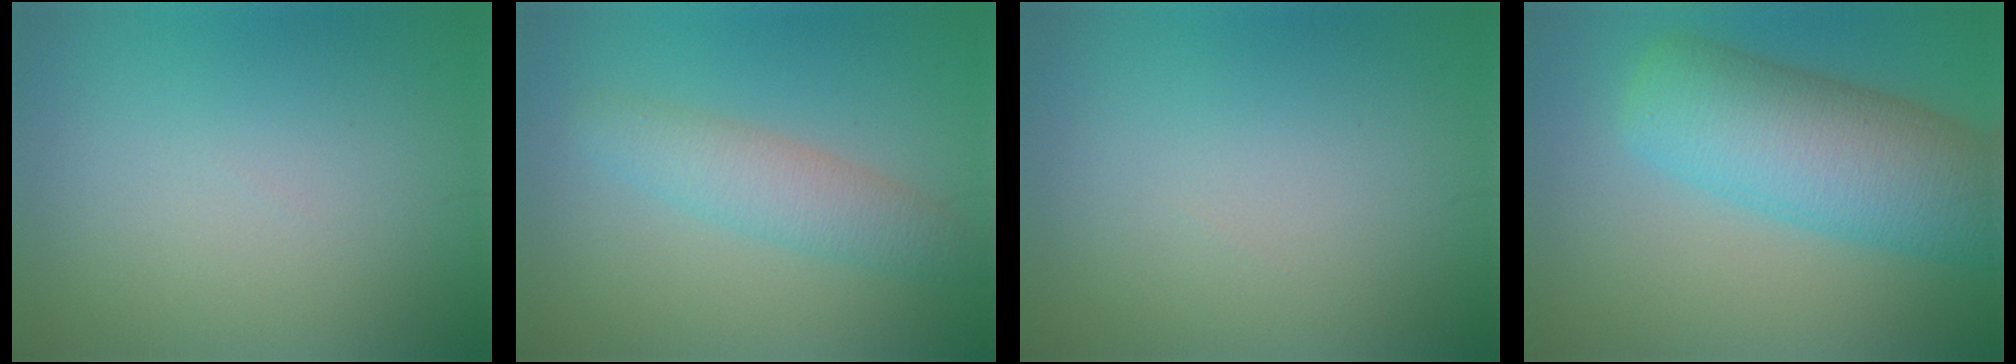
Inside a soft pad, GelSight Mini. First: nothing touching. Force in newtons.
{"total": 3.5, "press": 3.5, "slide": 0.0}
{"total": 0.0}
{"total": 10.0, "press": 10.0, "slide": 0.3}